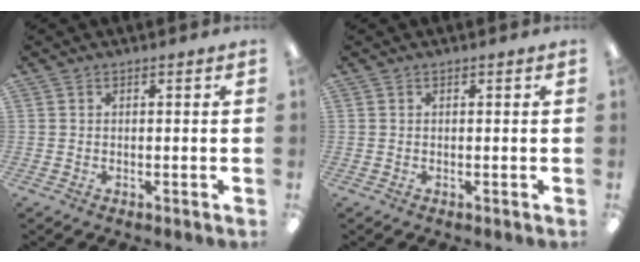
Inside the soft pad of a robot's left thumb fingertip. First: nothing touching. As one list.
[{"total": 0.0}]